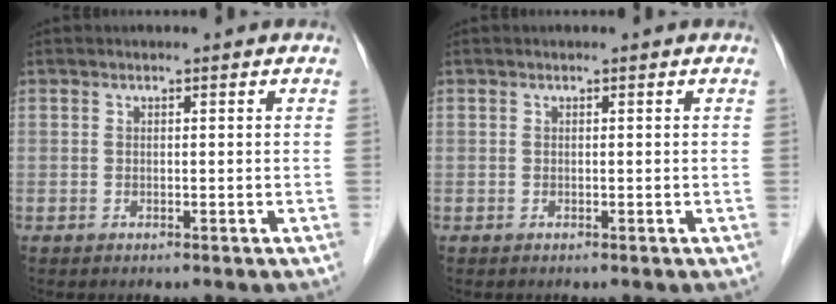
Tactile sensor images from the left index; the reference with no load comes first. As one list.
[{"total": 0.0}]